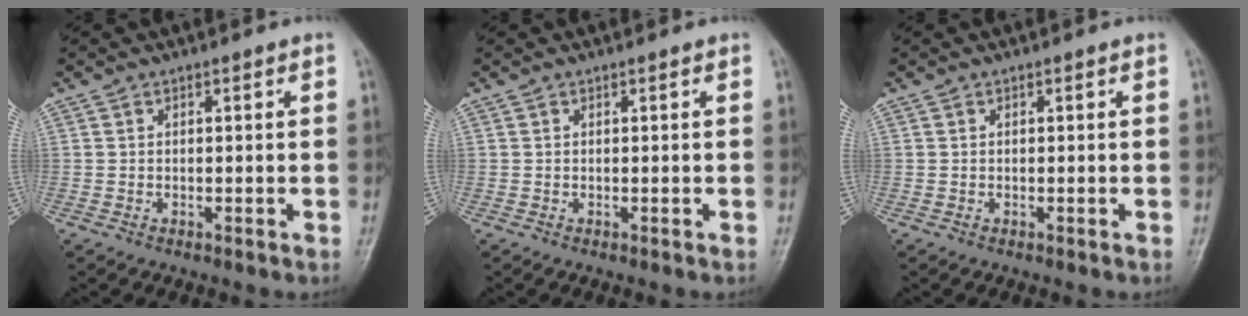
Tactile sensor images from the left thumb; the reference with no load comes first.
{"total": 0.0}
{"total": 0.0}